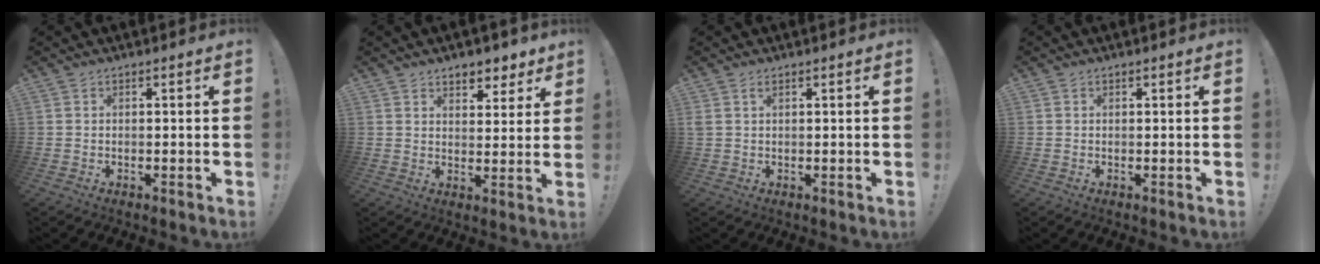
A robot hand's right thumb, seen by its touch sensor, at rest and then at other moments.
{"total": 5.9, "force": [4.7, 3.3, 1.6], "torque": [-0.008, -0.037, 0.084]}
{"total": 1.5, "force": [0.8, 0.7, 1.1], "torque": [-0.028, 0.004, 0.015]}
{"total": 0.0}